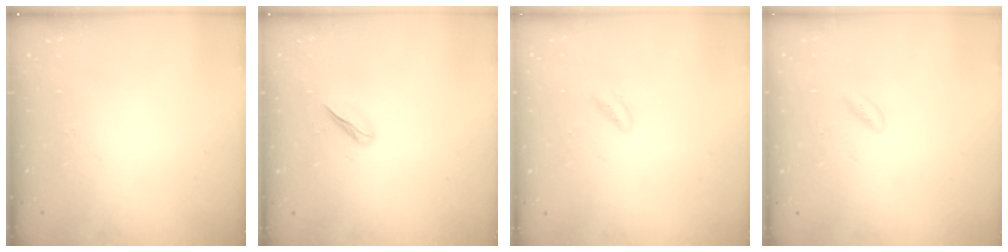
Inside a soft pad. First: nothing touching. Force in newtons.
{"total": 3.5, "press": 3.2, "slide": 1.2}
{"total": 1.7, "press": 1.4, "slide": 0.9}
{"total": 1.5, "press": 1.2, "slide": 0.9}